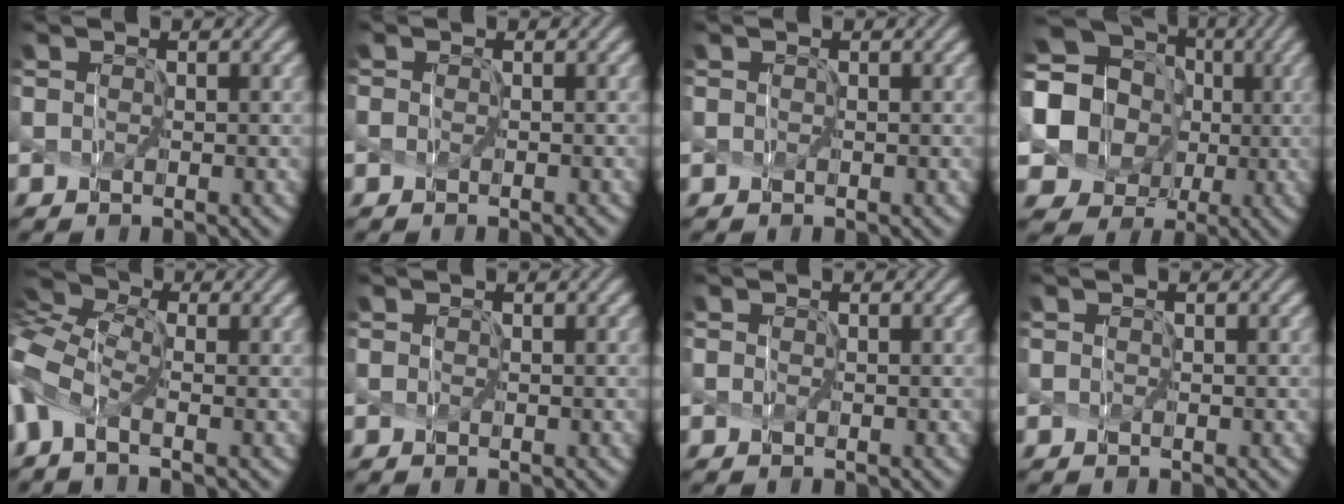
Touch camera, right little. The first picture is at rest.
{"total": 0.0}
{"total": 0.0}
{"total": 11.6, "force": [0.7, 10.3, 5.2], "torque": [-0.125, -0.003, -0.011]}
{"total": 5.5, "force": [-1.7, 2.7, 4.4], "torque": [-0.107, -0.003, -0.048]}
{"total": 0.0}
{"total": 0.0}
{"total": 0.0}